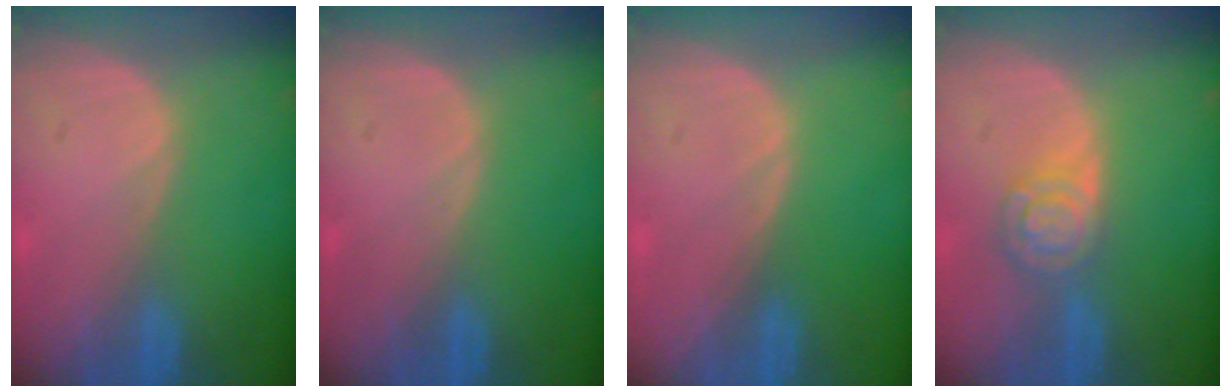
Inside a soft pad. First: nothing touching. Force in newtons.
{"total": 0.0}
{"total": 0.0}
{"total": 5.4, "press": 4.7, "slide": 2.5}